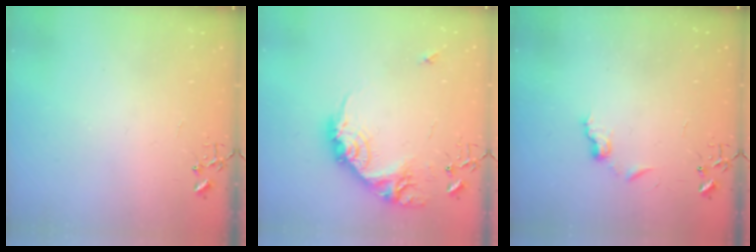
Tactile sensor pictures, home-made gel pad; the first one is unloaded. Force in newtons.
{"total": 16.9, "press": 16.9, "slide": 1.0}
{"total": 7.5, "press": 7.4, "slide": 0.8}